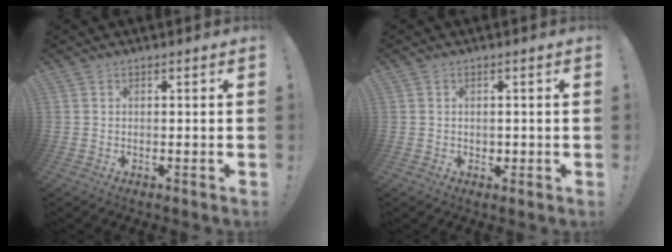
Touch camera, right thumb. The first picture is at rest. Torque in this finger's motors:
{"motor_torque": [-0.10, 0.00, -0.06, -0.01, 0.00]}